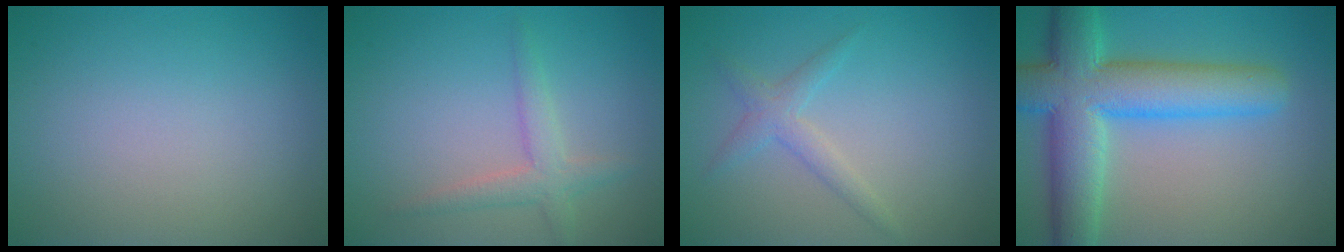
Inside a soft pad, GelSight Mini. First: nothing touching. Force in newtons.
{"total": 2.5, "press": 2.5, "slide": 0.1}
{"total": 2.0, "press": 2.0, "slide": 0.0}
{"total": 9.8, "press": 9.8, "slide": 0.4}